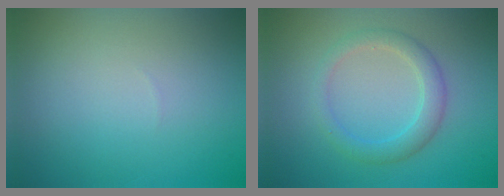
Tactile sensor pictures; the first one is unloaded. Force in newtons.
{"total": 2.7, "press": 2.7, "slide": 0.1}